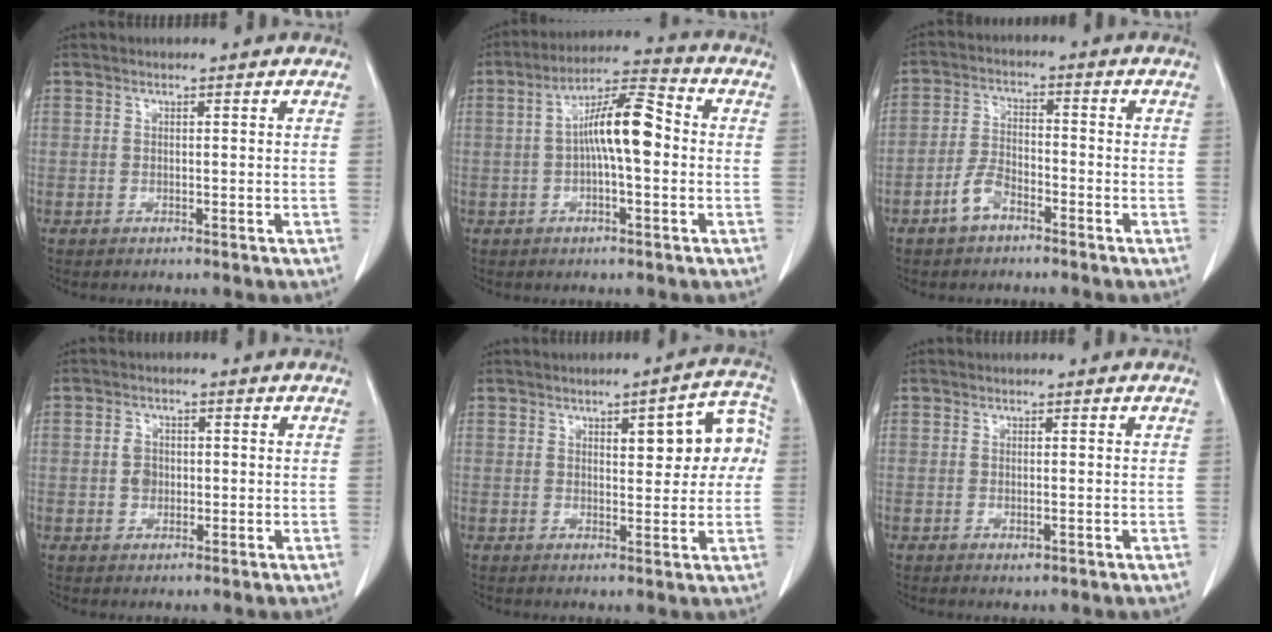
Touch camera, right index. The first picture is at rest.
{"total": 9.6, "force": [-0.1, 2.1, 9.4], "torque": [-0.171, 0.028, -0.008]}
{"total": 4.9, "force": [-3.2, 2.4, 2.9], "torque": [-0.065, 0.009, -0.060]}
{"total": 2.9, "force": [-0.2, 2.3, 1.7], "torque": [-0.029, 0.007, -0.003]}
{"total": 9.3, "force": [2.0, 2.9, 8.6], "torque": [-0.099, 0.028, 0.023]}
{"total": 0.9, "force": [-0.3, 0.3, 0.8], "torque": [-0.014, -0.003, -0.001]}